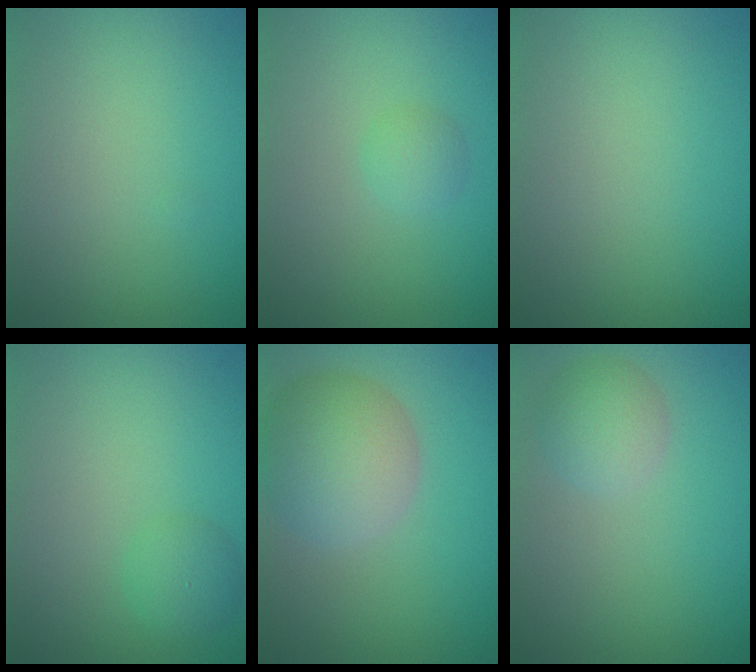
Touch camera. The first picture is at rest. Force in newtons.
{"total": 1.2, "press": 1.2, "slide": 0.1}
{"total": 0.0}
{"total": 1.8, "press": 1.8, "slide": 0.0}
{"total": 6.3, "press": 6.2, "slide": 0.4}
{"total": 2.7, "press": 2.7, "slide": 0.1}